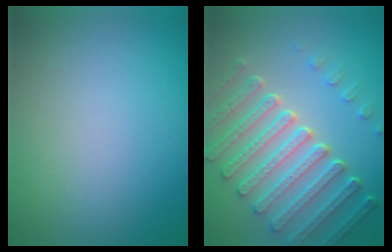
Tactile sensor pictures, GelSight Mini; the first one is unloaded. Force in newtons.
{"total": 7.0, "press": 5.3, "slide": 4.6}